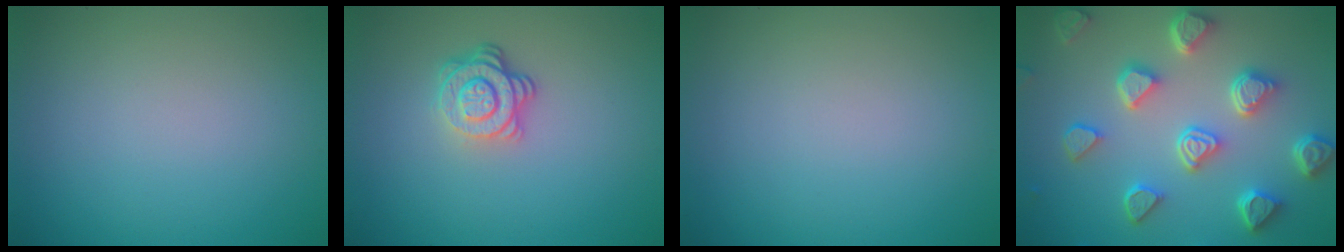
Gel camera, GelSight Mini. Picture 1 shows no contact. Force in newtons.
{"total": 3.5, "press": 2.8, "slide": 2.2}
{"total": 0.0}
{"total": 6.6, "press": 5.2, "slide": 4.0}